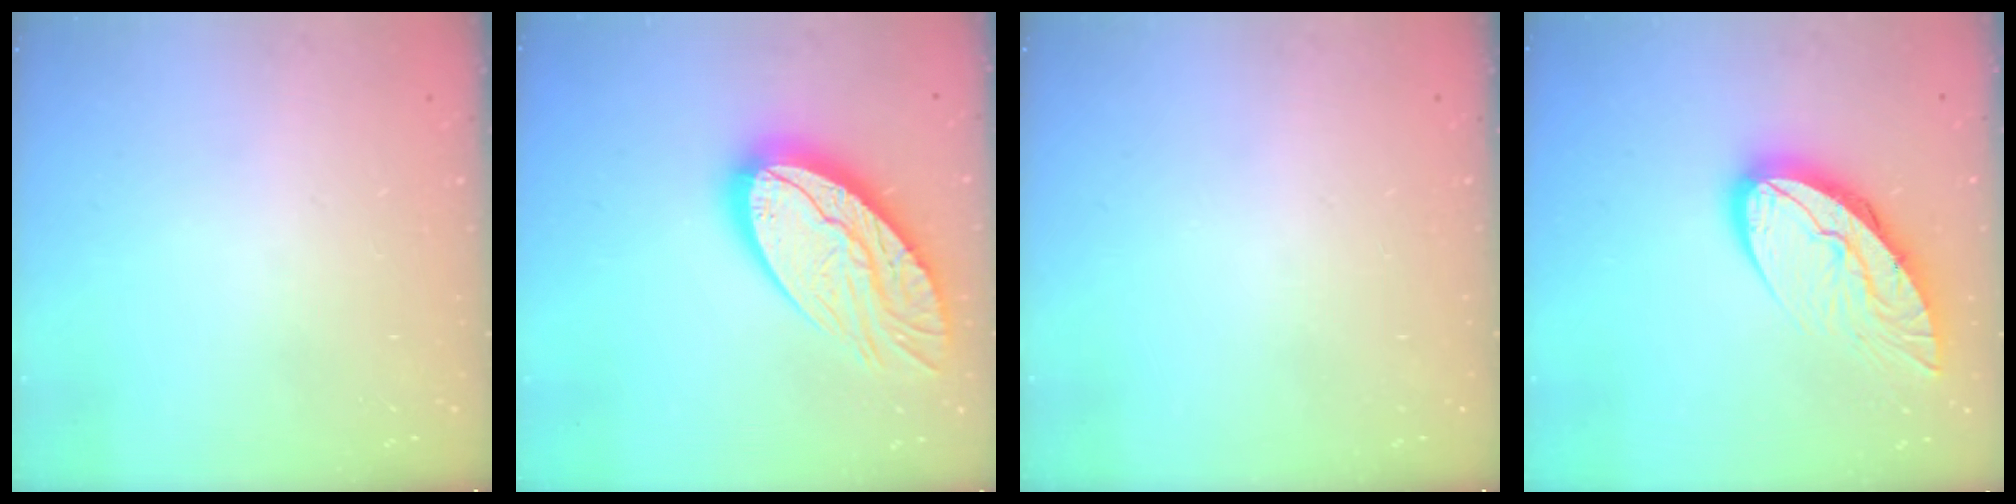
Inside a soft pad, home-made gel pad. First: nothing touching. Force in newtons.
{"total": 22.5, "press": 22.4, "slide": 1.7}
{"total": 0.0}
{"total": 12.3, "press": 12.2, "slide": 1.1}